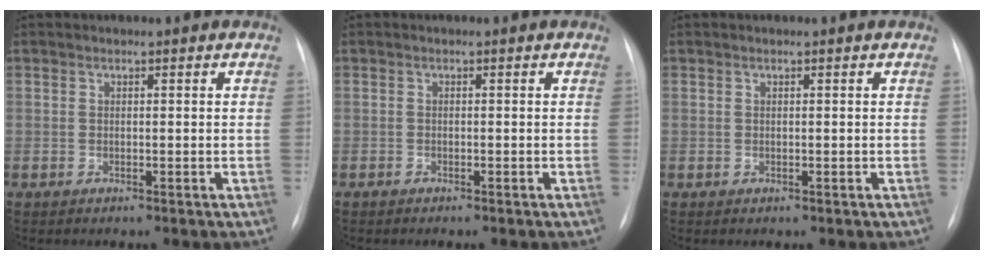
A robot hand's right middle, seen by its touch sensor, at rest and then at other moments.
{"total": 0.6, "force": [-0.5, 0.2, 0.3], "torque": [-0.010, -0.001, -0.007]}
{"total": 0.0}